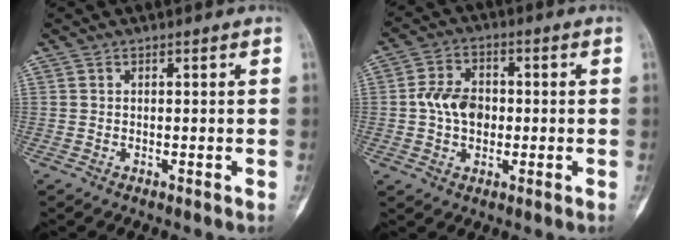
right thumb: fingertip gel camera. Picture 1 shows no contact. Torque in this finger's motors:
{"motor_torque": [0.97, 1.30, 0.46, -0.03, 0.23]}